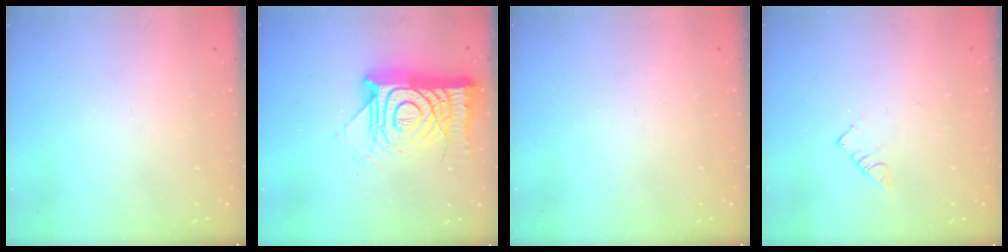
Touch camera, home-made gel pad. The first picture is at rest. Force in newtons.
{"total": 18.3, "press": 18.2, "slide": 1.5}
{"total": 0.0}
{"total": 2.8, "press": 2.8, "slide": 0.3}